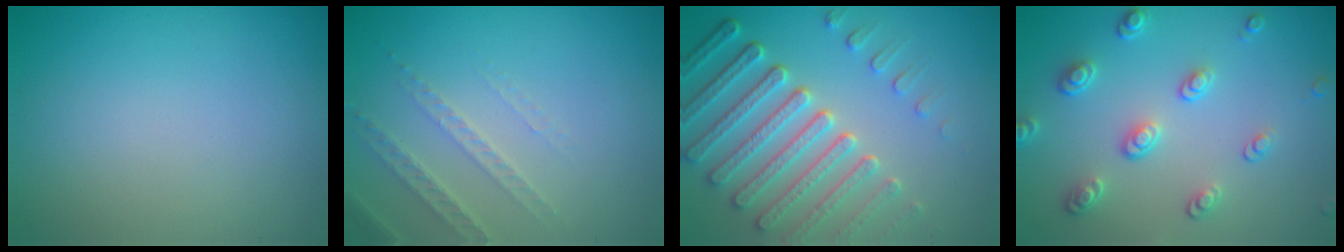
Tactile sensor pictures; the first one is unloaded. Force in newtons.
{"total": 2.2, "press": 2.1, "slide": 0.7}
{"total": 6.4, "press": 5.2, "slide": 3.8}
{"total": 3.3, "press": 2.8, "slide": 1.7}